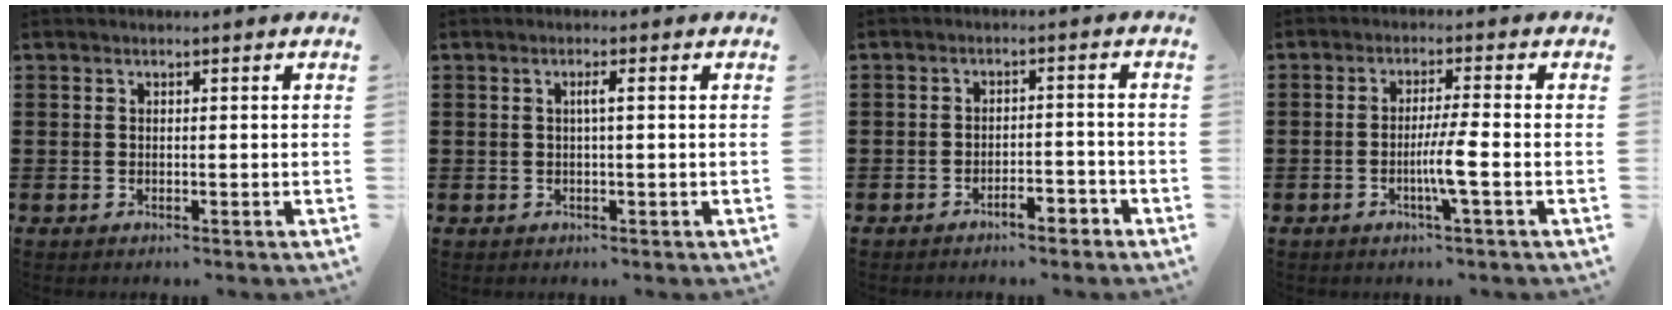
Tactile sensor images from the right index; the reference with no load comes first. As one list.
[{"total": 1.5, "force": [0.0, -0.1, 1.5], "torque": [-0.029, 0.000, -0.003]}, {"total": 3.2, "force": [-2.8, 0.7, 1.3], "torque": [-0.023, 0.008, -0.056]}, {"total": 4.8, "force": [-1.3, -0.4, 4.6], "torque": [-0.087, -0.011, -0.029]}]